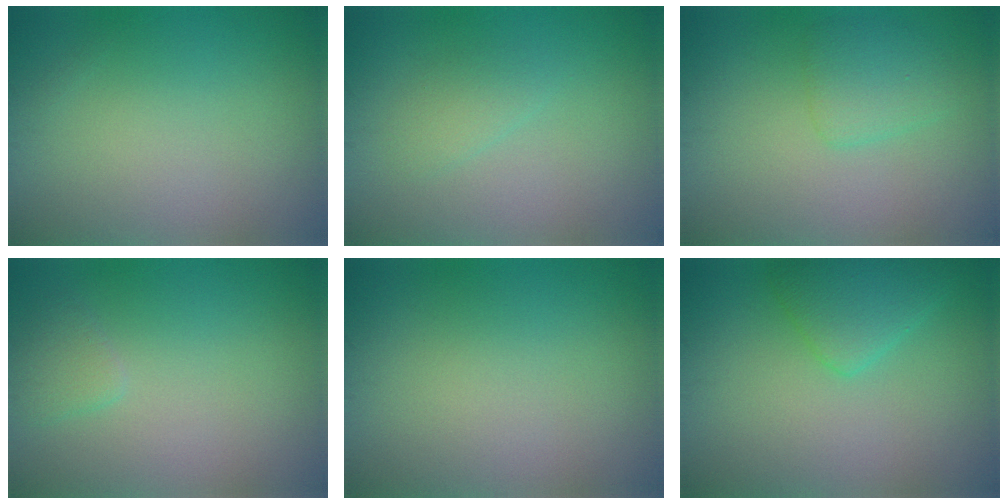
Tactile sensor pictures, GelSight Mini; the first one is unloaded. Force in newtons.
{"total": 1.3, "press": 1.3, "slide": 0.2}
{"total": 2.2, "press": 2.2, "slide": 0.1}
{"total": 1.2, "press": 1.2, "slide": 0.1}
{"total": 0.0}
{"total": 2.8, "press": 2.8, "slide": 0.1}